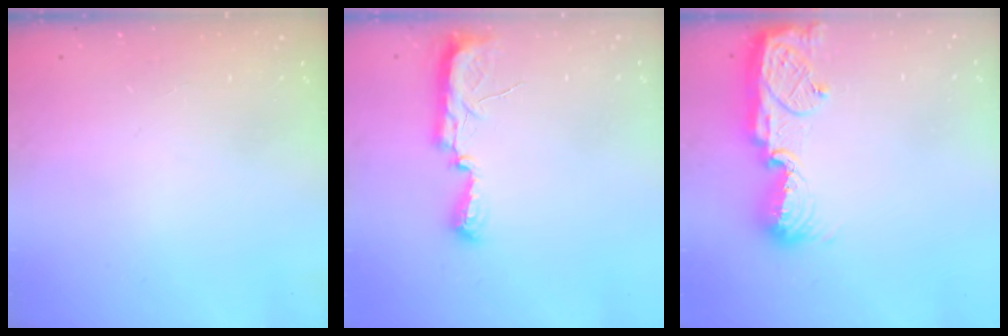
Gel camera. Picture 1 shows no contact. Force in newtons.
{"total": 8.1, "press": 8.1, "slide": 1.0}
{"total": 11.6, "press": 11.5, "slide": 1.1}